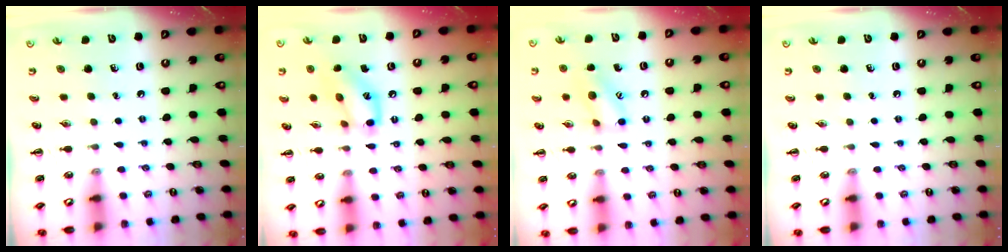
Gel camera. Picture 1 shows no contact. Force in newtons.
{"total": 11.7, "press": 11.7, "slide": 0.8}
{"total": 10.4, "press": 10.3, "slide": 0.9}
{"total": 0.0}